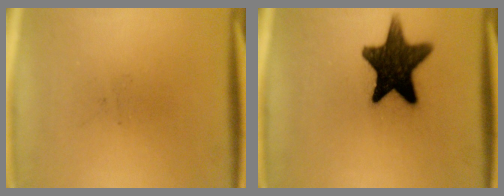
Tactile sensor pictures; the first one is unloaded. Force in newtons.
{"total": 15.5}